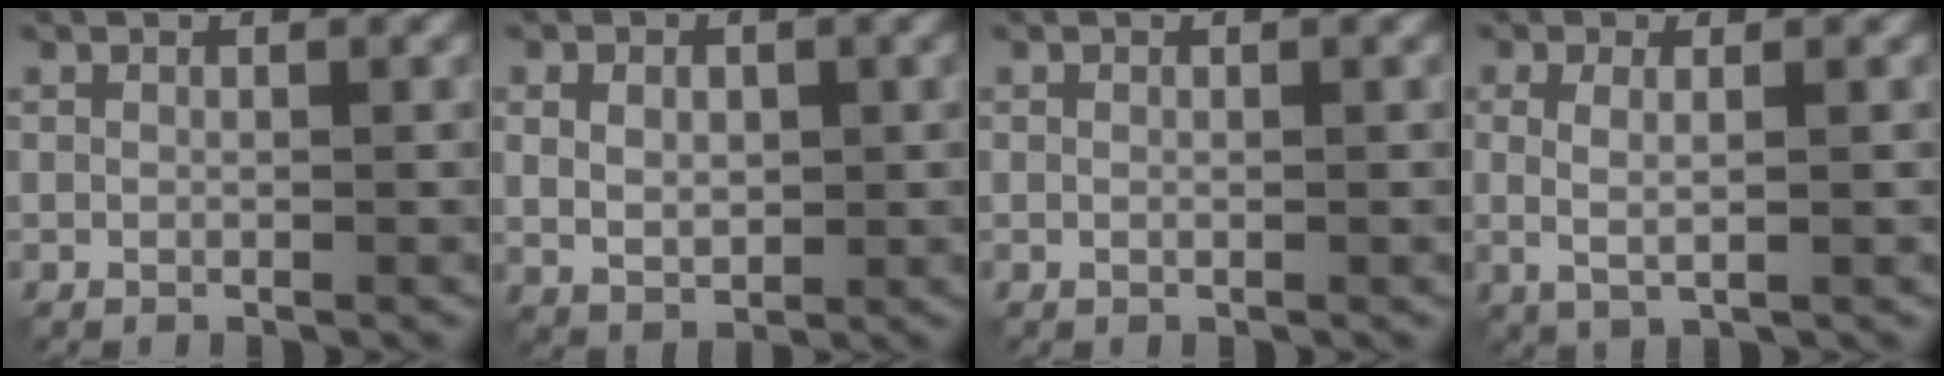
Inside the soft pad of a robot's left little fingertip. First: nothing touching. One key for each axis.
{"total": 3.0, "fx": 0.3, "fy": 2.1, "fz": 2.0, "tx": -0.038, "ty": -0.002, "tz": 0.009}
{"total": 0.0}
{"total": 2.3, "fx": 0.2, "fy": 0.6, "fz": 2.2, "tx": -0.043, "ty": 0.001, "tz": 0.002}